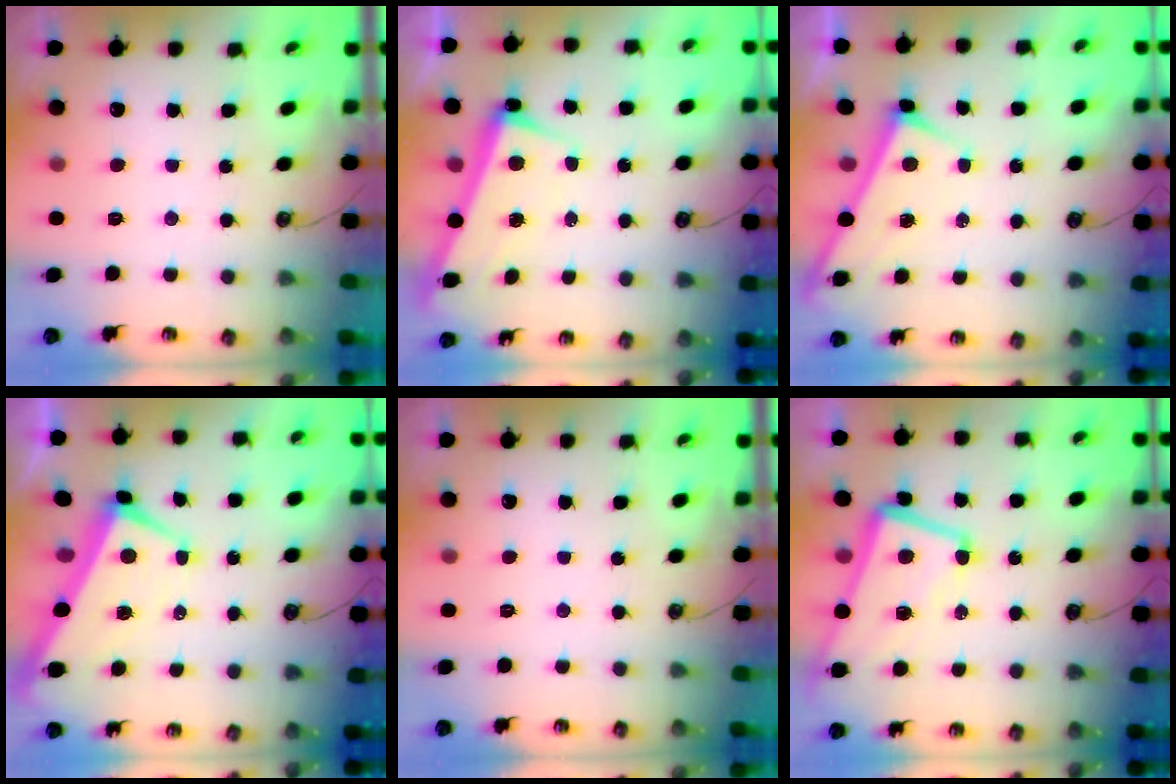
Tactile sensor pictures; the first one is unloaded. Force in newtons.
{"total": 2.2, "press": 2.0, "slide": 1.0}
{"total": 3.1, "press": 3.1, "slide": 0.2}
{"total": 1.7, "press": 1.5, "slide": 0.8}
{"total": 0.0}
{"total": 5.6, "press": 5.3, "slide": 1.7}